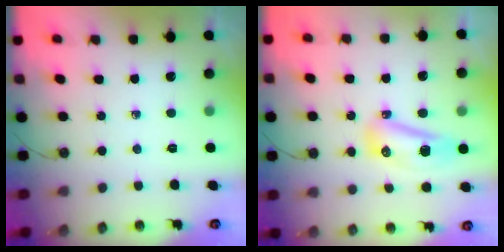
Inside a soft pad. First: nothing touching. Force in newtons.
{"total": 10.0, "press": 9.9, "slide": 0.9}